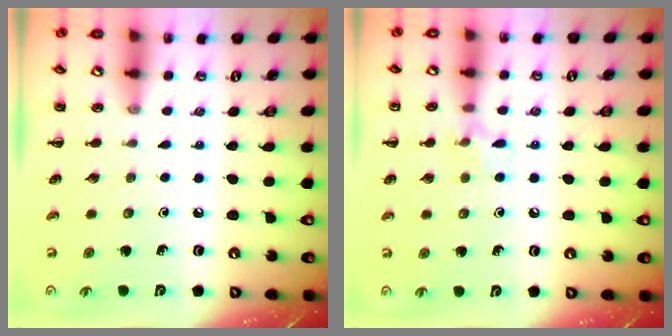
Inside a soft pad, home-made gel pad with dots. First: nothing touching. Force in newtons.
{"total": 6.5, "press": 6.2, "slide": 2.0}